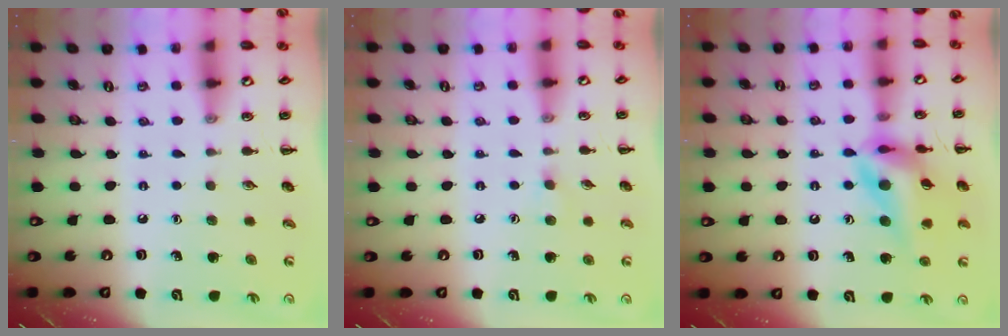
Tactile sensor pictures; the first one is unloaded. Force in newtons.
{"total": 4.4, "press": 4.0, "slide": 1.7}
{"total": 15.1, "press": 14.7, "slide": 3.7}